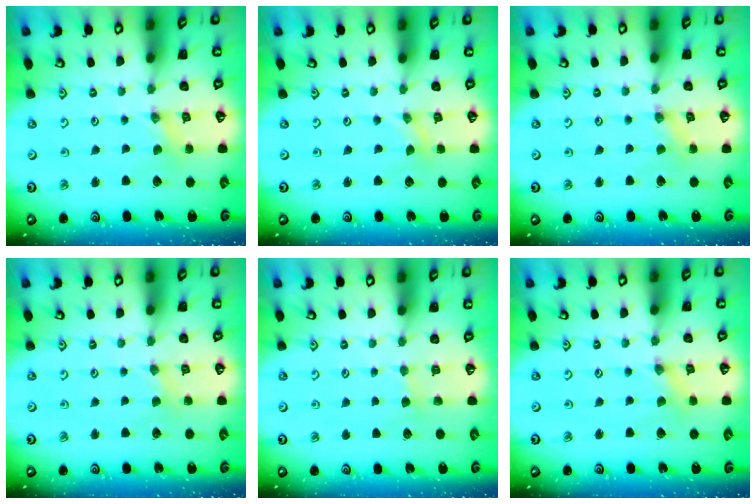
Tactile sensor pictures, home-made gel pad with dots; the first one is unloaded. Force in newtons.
{"total": 0.0}
{"total": 0.6, "press": 0.6, "slide": 0.1}
{"total": 1.7, "press": 1.7, "slide": 0.2}
{"total": 2.4, "press": 2.4, "slide": 0.4}
{"total": 0.0}